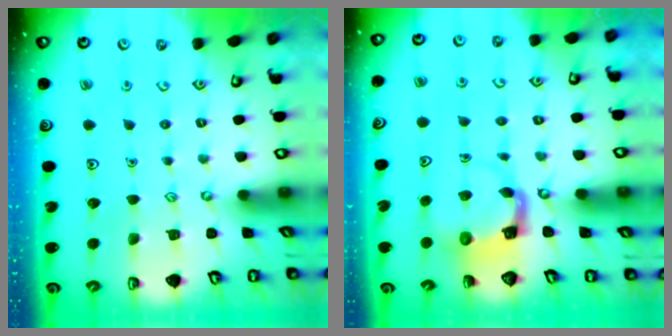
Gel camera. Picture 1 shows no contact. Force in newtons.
{"total": 4.0, "press": 3.9, "slide": 0.7}